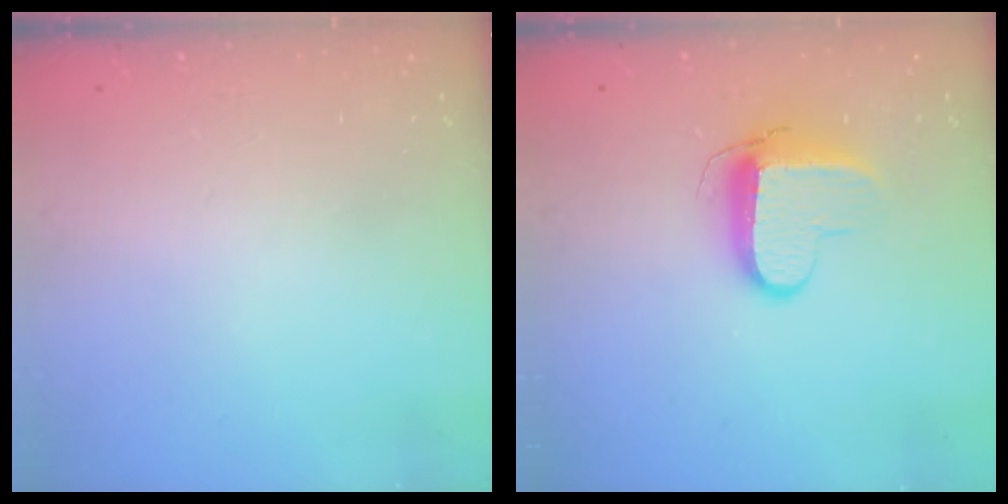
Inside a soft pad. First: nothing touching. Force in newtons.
{"total": 9.5, "press": 9.5, "slide": 0.8}